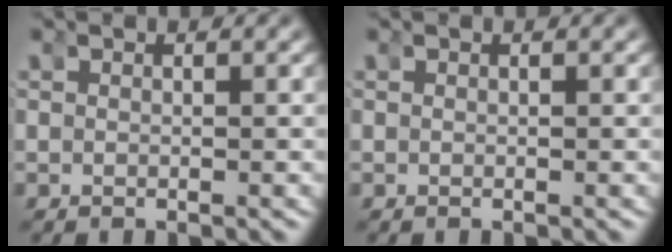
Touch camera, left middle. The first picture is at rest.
{"total": 0.0}